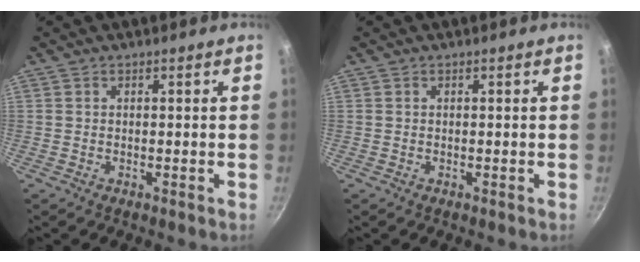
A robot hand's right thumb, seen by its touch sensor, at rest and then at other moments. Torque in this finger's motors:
{"motor_torque": [-0.54, 0.40, 0.01, 0.01, -0.02]}